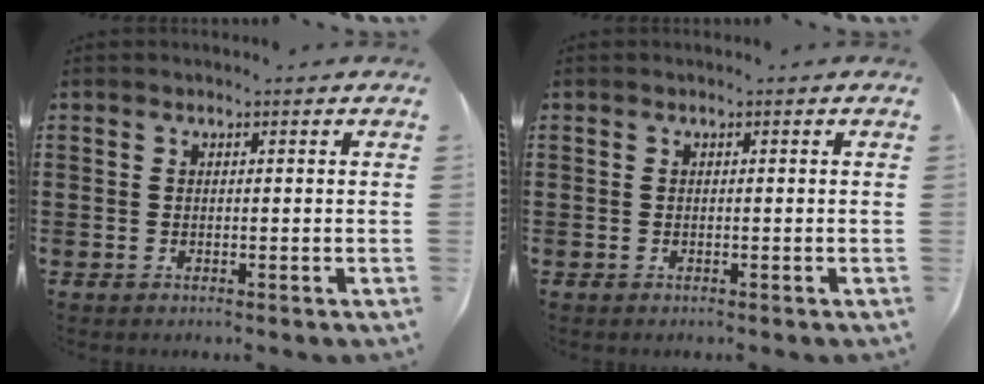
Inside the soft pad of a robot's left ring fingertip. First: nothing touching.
{"total": 0.0}